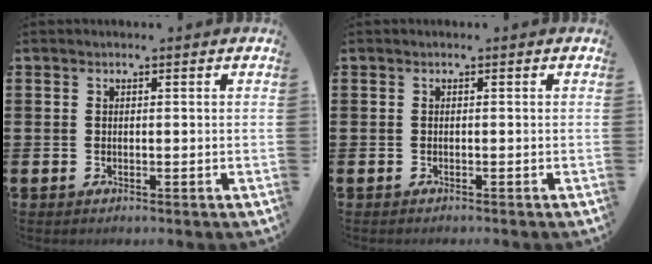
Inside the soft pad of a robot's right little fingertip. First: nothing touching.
{"total": 0.0}